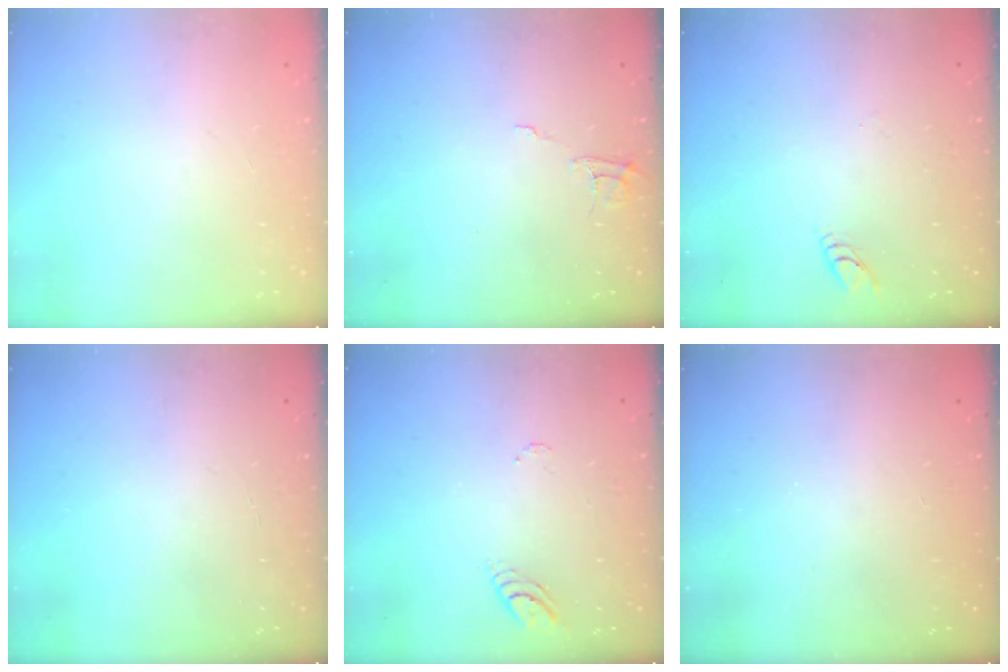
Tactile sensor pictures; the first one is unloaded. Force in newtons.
{"total": 5.5, "press": 5.5, "slide": 0.3}
{"total": 2.7, "press": 2.7, "slide": 0.3}
{"total": 2.0, "press": 2.0, "slide": 0.2}
{"total": 3.9, "press": 3.9, "slide": 0.3}
{"total": 0.0}